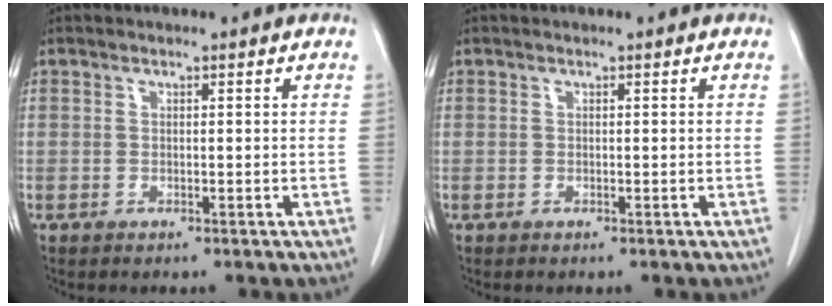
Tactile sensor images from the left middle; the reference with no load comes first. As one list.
[{"total": 0.0}]